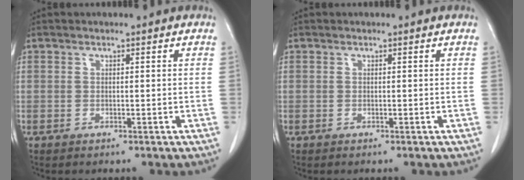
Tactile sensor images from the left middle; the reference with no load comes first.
{"total": 0.0}